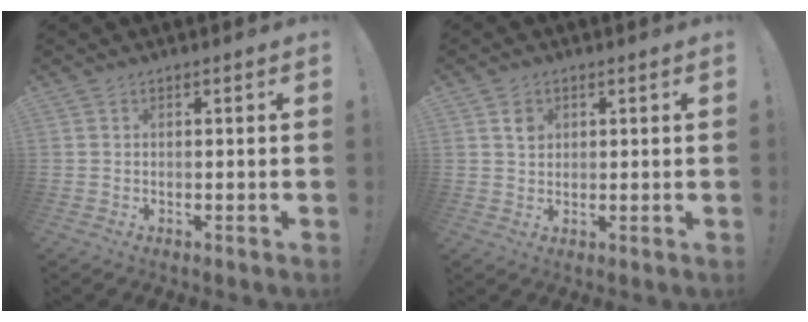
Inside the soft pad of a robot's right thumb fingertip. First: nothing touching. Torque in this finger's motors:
{"motor_torque": [-0.09, 0.01, 0.66, -0.31, 0.05]}